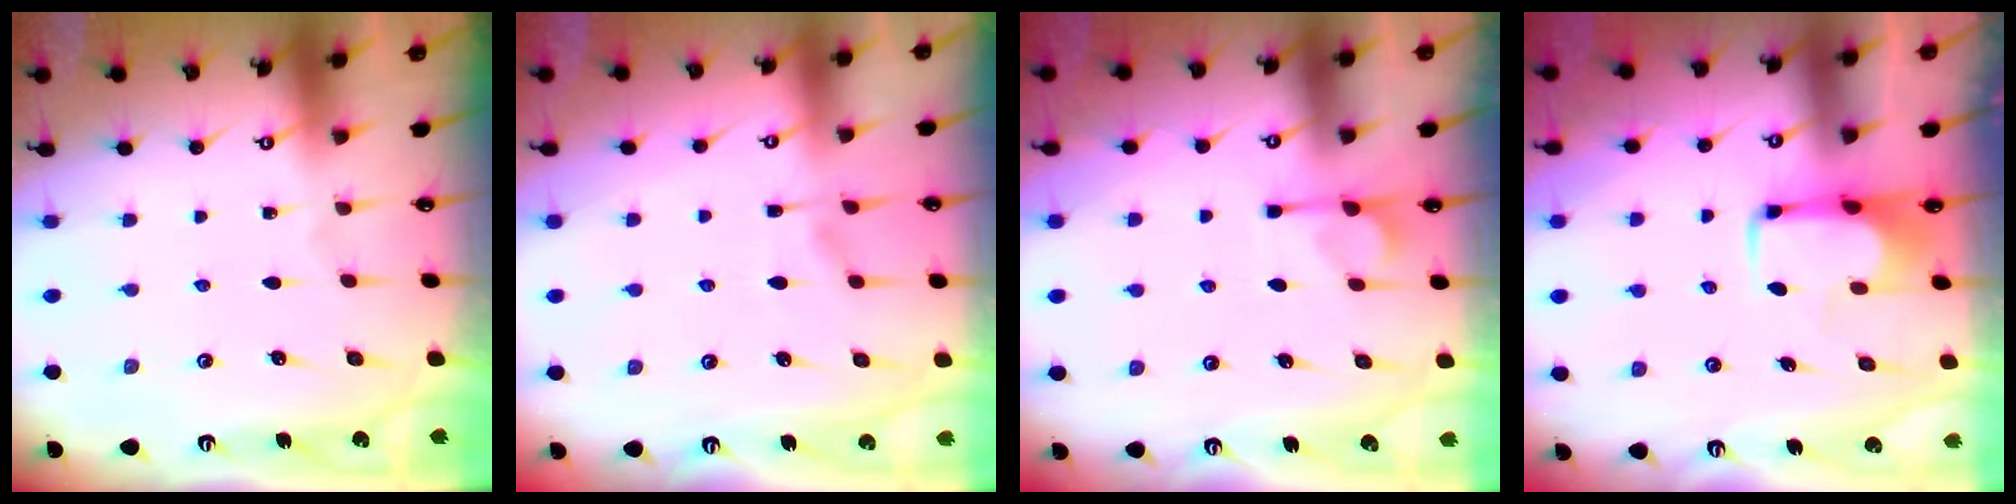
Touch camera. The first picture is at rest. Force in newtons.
{"total": 1.2, "press": 0.3, "slide": 1.1}
{"total": 1.2, "press": 0.3, "slide": 1.1}
{"total": 2.0, "press": 2.0, "slide": 0.4}